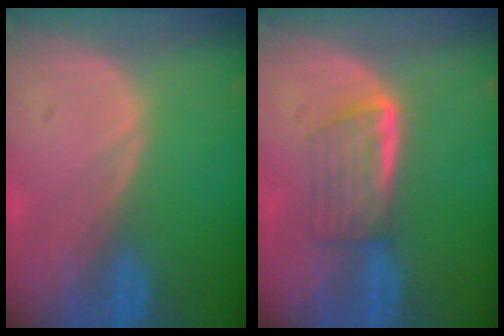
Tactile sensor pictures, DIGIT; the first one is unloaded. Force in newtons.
{"total": 5.9, "press": 5.0, "slide": 3.1}